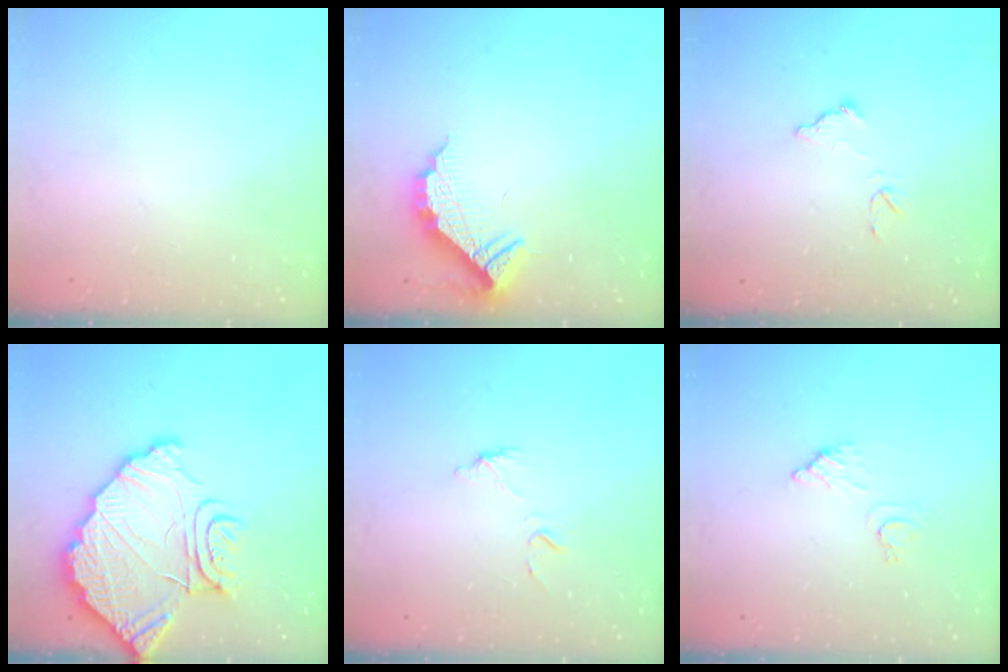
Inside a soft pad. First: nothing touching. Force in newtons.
{"total": 10.1, "press": 10.1, "slide": 0.5}
{"total": 7.4, "press": 7.4, "slide": 0.4}
{"total": 17.2, "press": 17.1, "slide": 1.9}
{"total": 5.9, "press": 5.9, "slide": 0.4}
{"total": 5.0, "press": 5.0, "slide": 0.3}